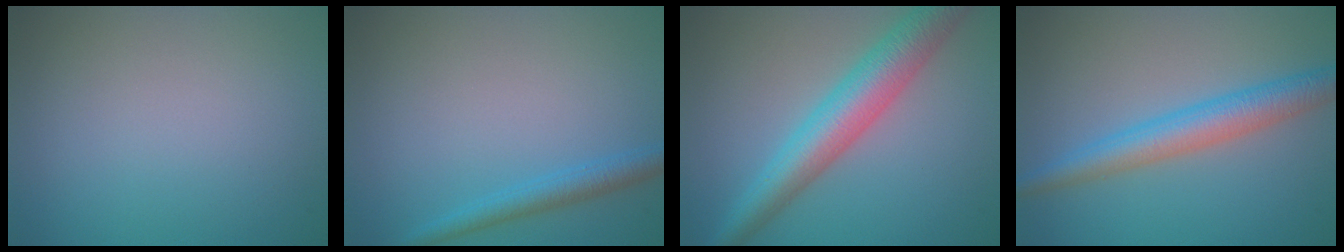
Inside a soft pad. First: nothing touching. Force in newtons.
{"total": 2.2, "press": 2.2, "slide": 0.1}
{"total": 6.4, "press": 6.4, "slide": 0.2}
{"total": 4.3, "press": 4.3, "slide": 0.1}